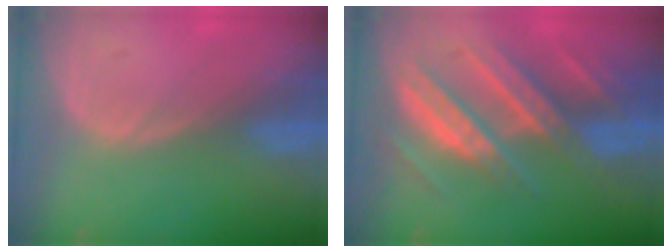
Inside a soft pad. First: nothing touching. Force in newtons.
{"total": 11.2, "press": 11.1, "slide": 1.0}